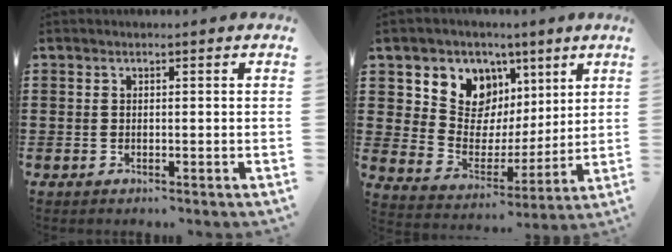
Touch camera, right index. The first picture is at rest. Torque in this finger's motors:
{"motor_torque": [0.65, 0.00, 0.48, 0.11]}